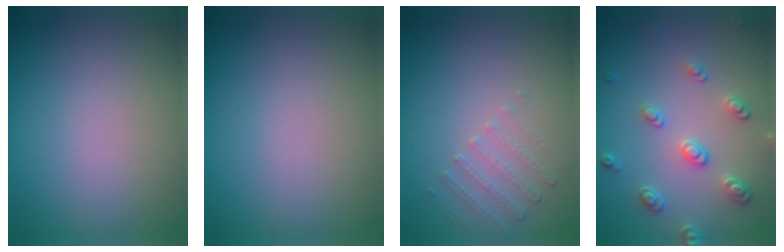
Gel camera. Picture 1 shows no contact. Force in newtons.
{"total": 0.0}
{"total": 1.3, "press": 0.9, "slide": 1.0}
{"total": 2.8, "press": 2.8, "slide": 0.2}